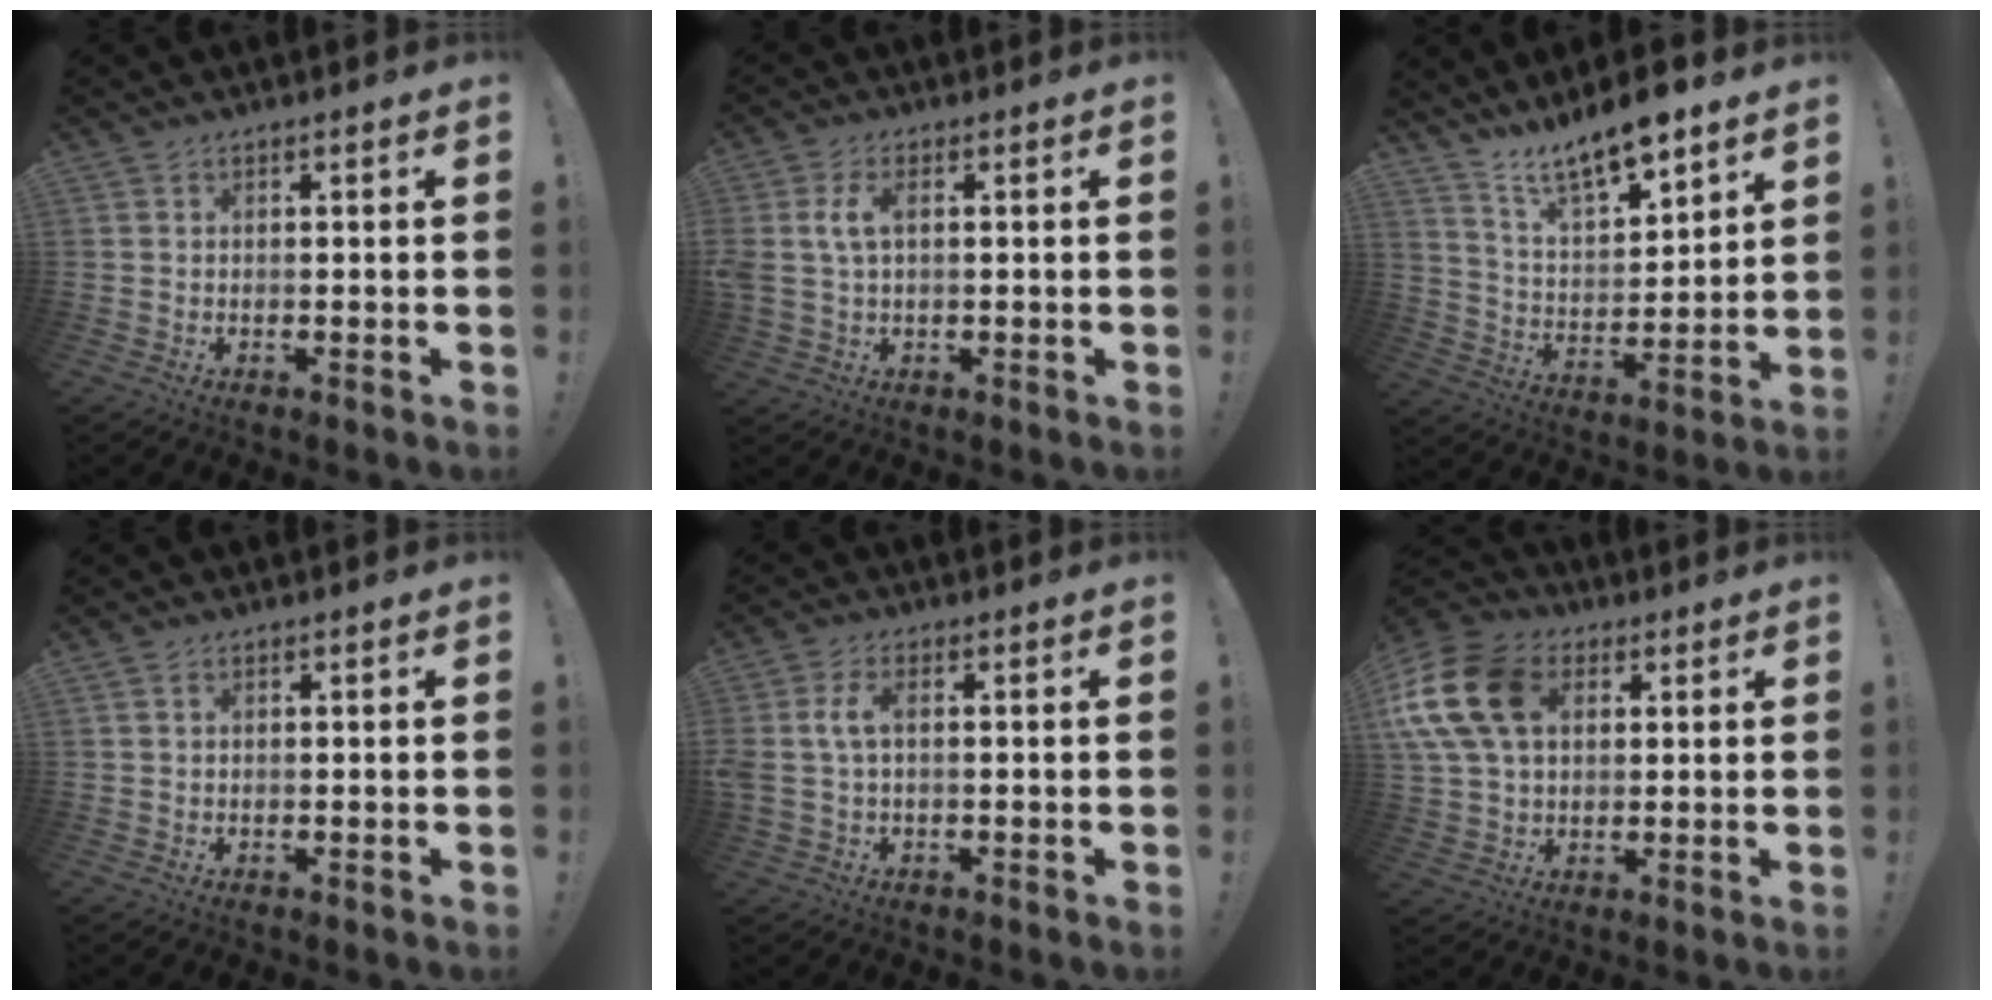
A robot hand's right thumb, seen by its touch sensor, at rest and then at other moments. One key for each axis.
{"total": 6.2, "fx": 1.1, "fy": 3.7, "fz": 4.9, "tx": -0.096, "ty": 0.003, "tz": 0.019}
{"total": 12.0, "fx": 10.4, "fy": 2.9, "fz": 5.2, "tx": -0.097, "ty": -0.080, "tz": 0.185}
{"total": 0.6, "fx": 0.2, "fy": 0.5, "fz": 0.3, "tx": -0.007, "ty": 0.003, "tz": 0.004}
{"total": 6.0, "fx": 0.1, "fy": 3.0, "fz": 5.2, "tx": -0.112, "ty": 0.001, "tz": 0.001}
{"total": 18.0, "fx": 5.2, "fy": 12.9, "fz": 11.5, "tx": -0.226, "ty": -0.008, "tz": 0.099}